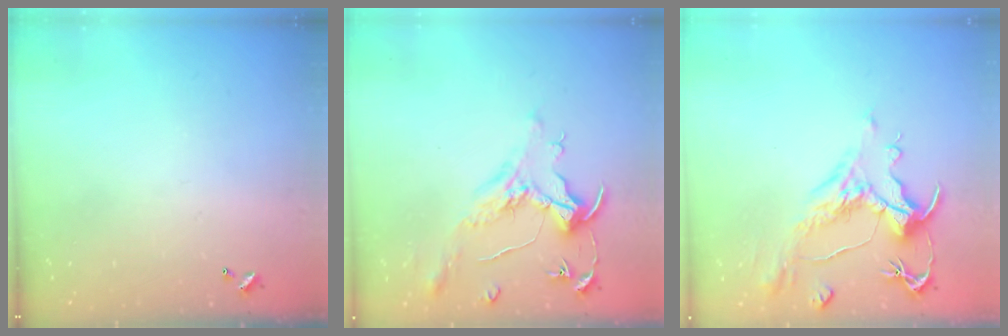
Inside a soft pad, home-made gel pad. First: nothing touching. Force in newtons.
{"total": 1.6, "press": 1.4, "slide": 0.7}
{"total": 1.6, "press": 0.7, "slide": 1.4}